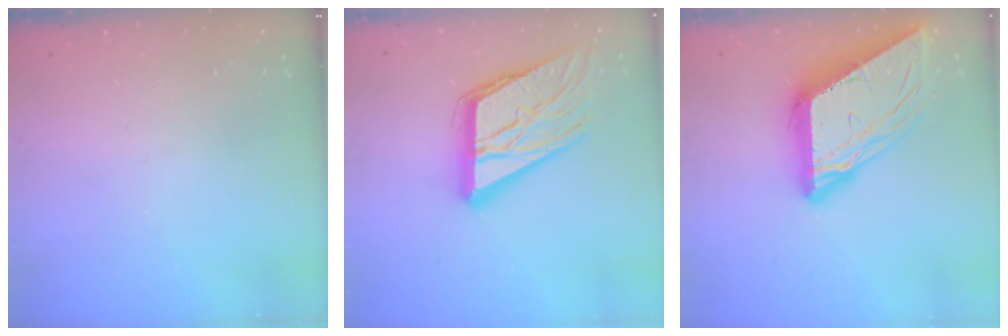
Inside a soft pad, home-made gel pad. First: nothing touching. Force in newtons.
{"total": 18.6, "press": 18.4, "slide": 2.2}
{"total": 14.2, "press": 14.1, "slide": 1.5}